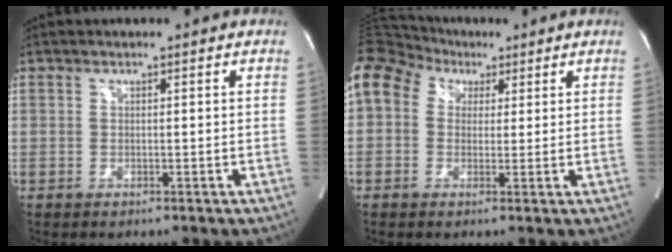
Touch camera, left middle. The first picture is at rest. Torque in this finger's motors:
{"motor_torque": [2.13, 0.01, 1.05, 0.21]}